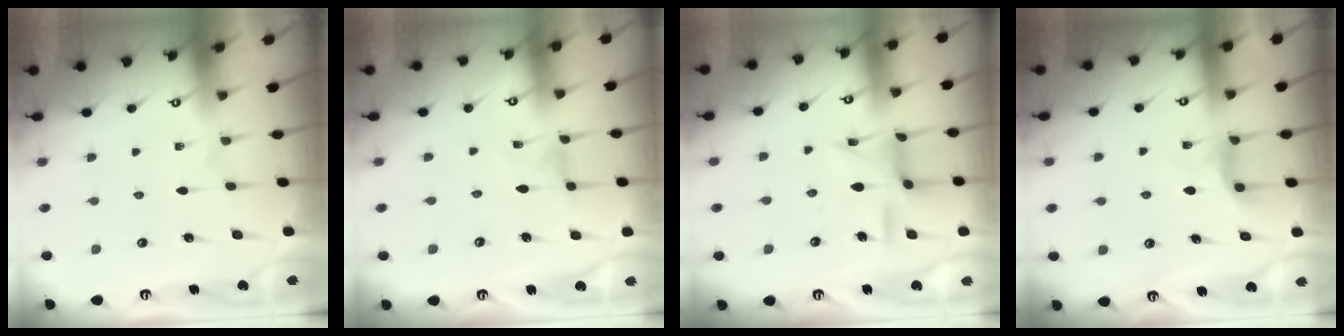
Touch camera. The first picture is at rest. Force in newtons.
{"total": 0.0}
{"total": 10.9, "press": 10.8, "slide": 0.9}
{"total": 5.2, "press": 5.1, "slide": 0.6}